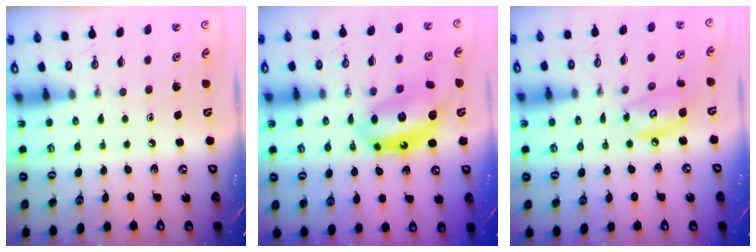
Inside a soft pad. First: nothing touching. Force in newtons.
{"total": 12.6, "press": 12.6, "slide": 0.9}
{"total": 9.8, "press": 9.7, "slide": 1.0}